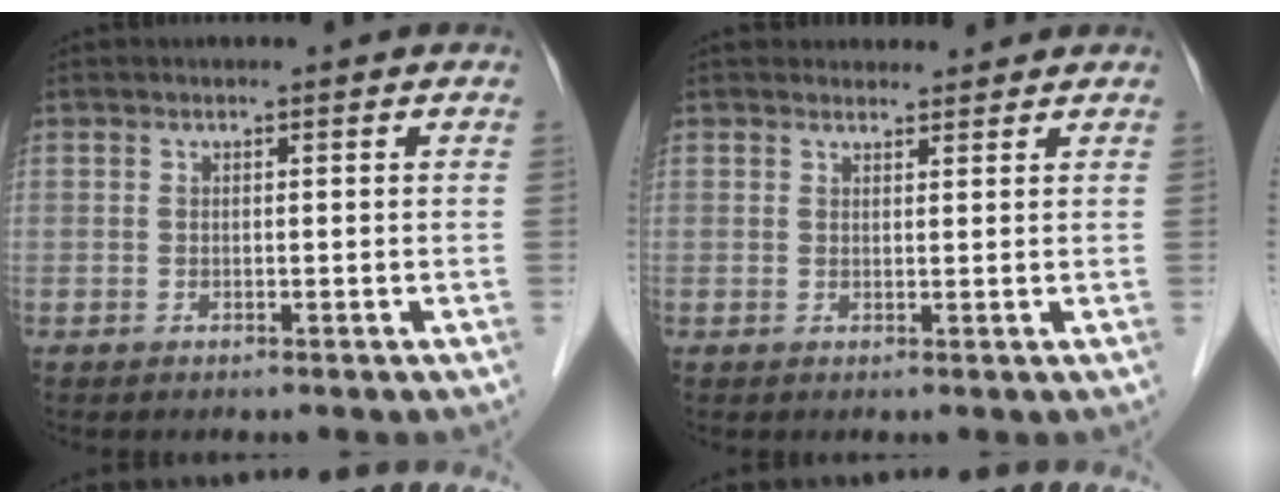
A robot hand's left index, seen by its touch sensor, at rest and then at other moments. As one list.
[{"total": 2.5, "force": [2.4, 0.8, -0.1], "torque": [0.000, 0.008, 0.031]}]